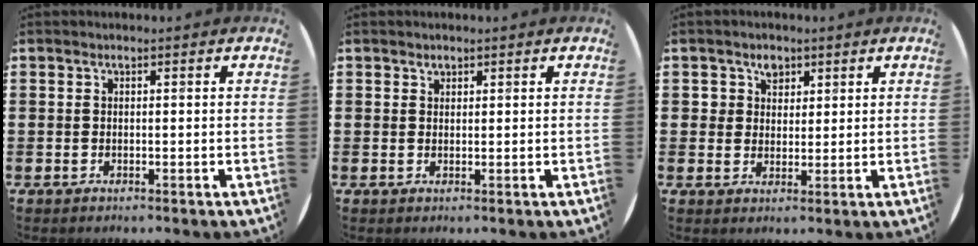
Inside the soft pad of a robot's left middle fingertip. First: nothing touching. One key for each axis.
{"total": 0.8, "fx": 0.7, "fy": 0.4, "fz": -0.1, "tx": 0.009, "ty": 0.000, "tz": 0.012}
{"total": 2.9, "fx": 1.7, "fy": 2.2, "fz": 0.5, "tx": 0.000, "ty": 0.003, "tz": 0.028}